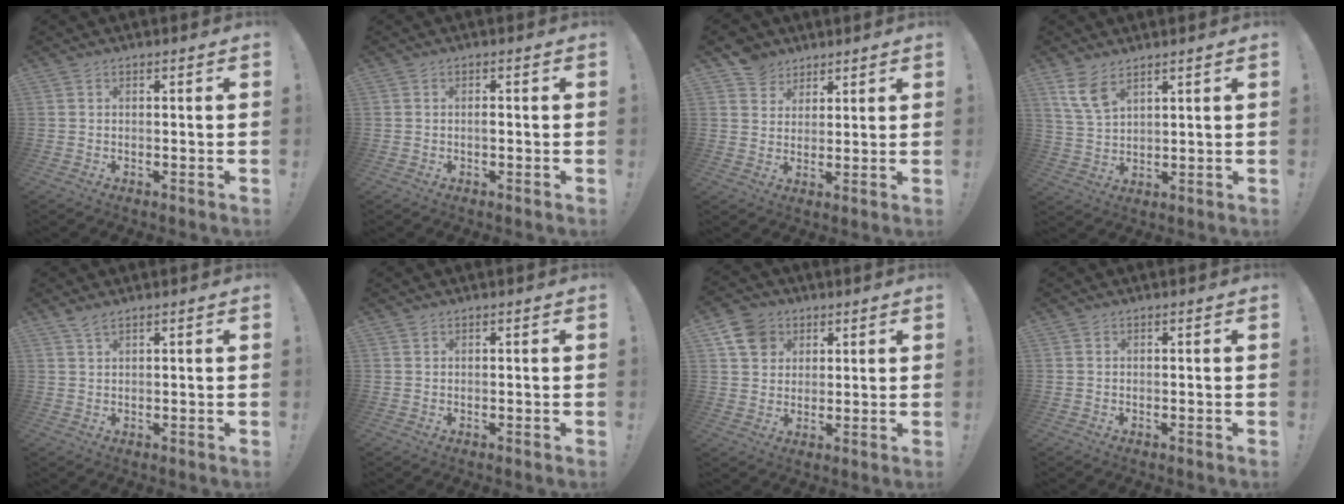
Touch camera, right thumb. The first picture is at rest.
{"total": 0.9, "force": [-0.3, 0.8, 0.3], "torque": [0.002, -0.002, -0.008]}
{"total": 6.9, "force": [4.8, 4.9, 0.6], "torque": [-0.006, -0.030, 0.094]}
{"total": 7.1, "force": [5.0, 3.0, 4.1], "torque": [-0.074, -0.023, 0.095]}
{"total": 2.5, "force": [2.0, 0.6, 1.5], "torque": [-0.034, -0.007, 0.036]}
{"total": 0.7, "force": [0.5, 0.4, 0.2], "torque": [0.004, -0.002, 0.009]}
{"total": 9.6, "force": [4.5, 7.9, 3.4], "torque": [-0.050, -0.017, 0.091]}
{"total": 0.0}